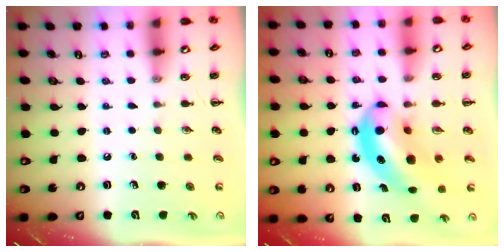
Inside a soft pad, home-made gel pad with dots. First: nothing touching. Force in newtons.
{"total": 11.3, "press": 10.9, "slide": 2.9}